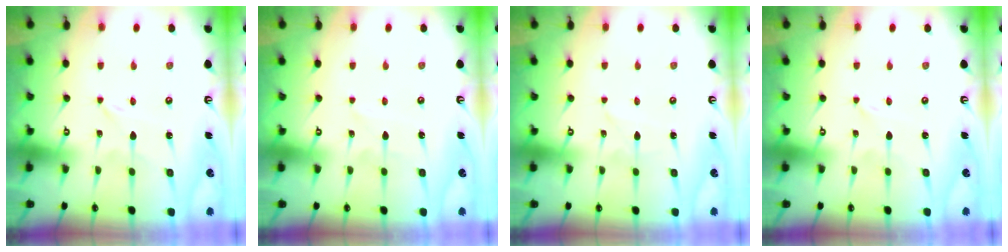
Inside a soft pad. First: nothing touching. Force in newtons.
{"total": 1.5, "press": 1.4, "slide": 0.2}
{"total": 1.6, "press": 1.6, "slide": 0.2}
{"total": 0.0}